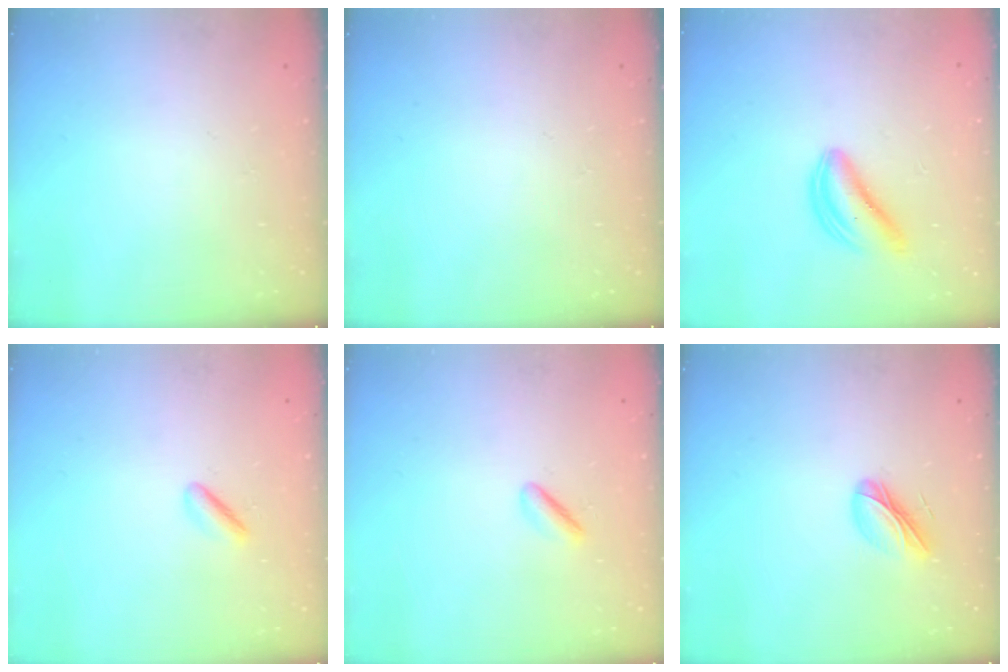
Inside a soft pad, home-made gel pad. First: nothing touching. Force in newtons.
{"total": 0.0}
{"total": 5.8, "press": 5.8, "slide": 0.5}
{"total": 2.2, "press": 1.9, "slide": 1.2}
{"total": 2.2, "press": 1.9, "slide": 1.2}
{"total": 7.3, "press": 7.1, "slide": 1.7}